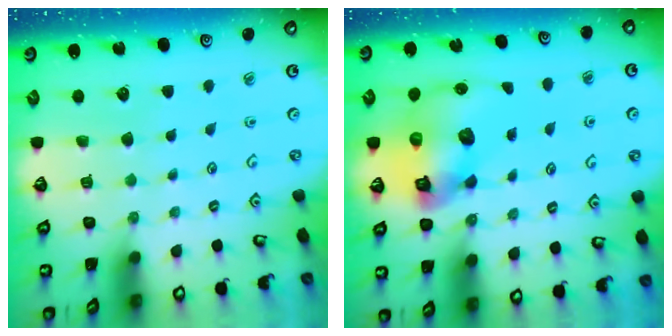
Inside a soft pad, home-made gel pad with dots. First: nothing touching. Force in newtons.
{"total": 13.2, "press": 13.1, "slide": 1.8}